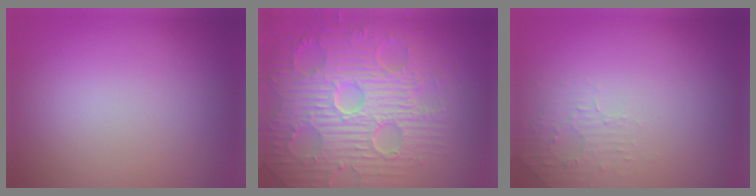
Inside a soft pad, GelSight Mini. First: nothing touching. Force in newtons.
{"total": 9.4, "press": 6.9, "slide": 6.4}
{"total": 1.6, "press": 1.6, "slide": 0.4}